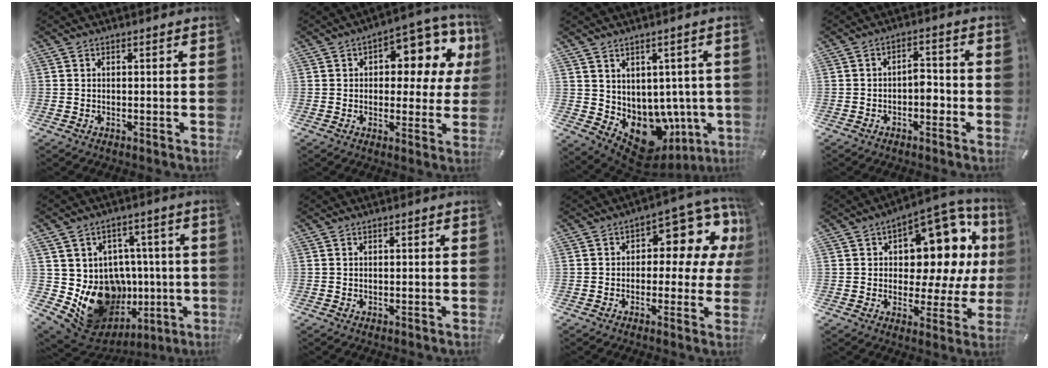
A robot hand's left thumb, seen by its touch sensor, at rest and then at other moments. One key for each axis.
{"total": 11.8, "fx": 4.2, "fy": 6.7, "fz": 8.8, "tx": -0.102, "ty": -0.034, "tz": 0.068}
{"total": 8.5, "fx": -2.5, "fy": 7.0, "fz": 4.2, "tx": -0.055, "ty": -0.026, "tz": -0.022}
{"total": 4.0, "fx": -1.7, "fy": 2.4, "fz": 2.7, "tx": -0.048, "ty": 0.013, "tz": -0.031}
{"total": 16.7, "fx": -3.3, "fy": 14.3, "fz": 8.0, "tx": -0.122, "ty": -0.015, "tz": -0.014}
{"total": 0.0}
{"total": 10.9, "fx": 3.8, "fy": 5.9, "fz": 8.3, "tx": -0.099, "ty": -0.035, "tz": 0.061}
{"total": 15.5, "fx": 6.9, "fy": 9.0, "fz": 10.6, "tx": -0.124, "ty": -0.068, "tz": 0.115}